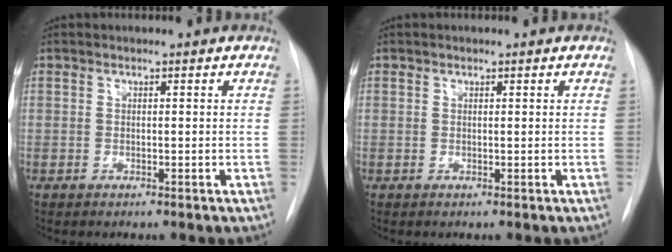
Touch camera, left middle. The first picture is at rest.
{"total": 0.0}